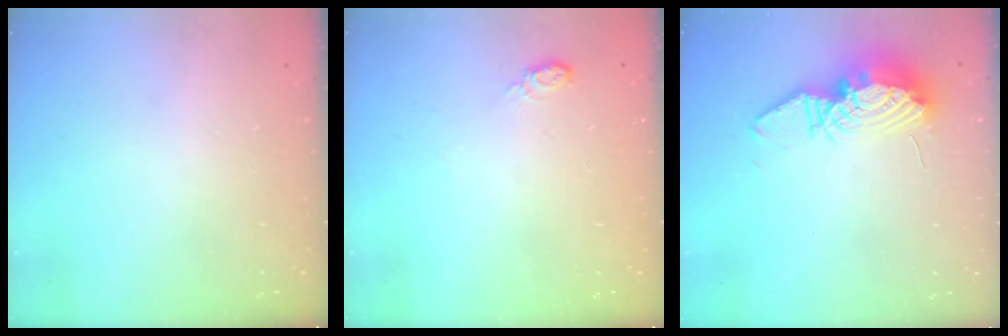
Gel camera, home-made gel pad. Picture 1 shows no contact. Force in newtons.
{"total": 6.1, "press": 6.1, "slide": 0.7}
{"total": 13.4, "press": 13.4, "slide": 1.2}